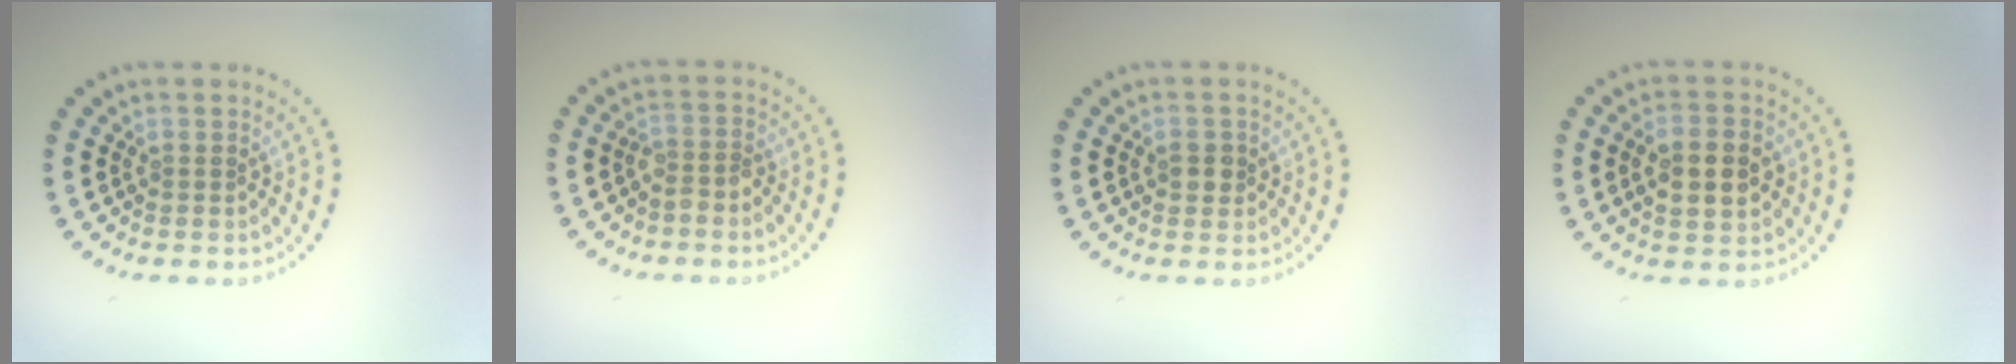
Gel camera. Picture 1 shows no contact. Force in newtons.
{"total": 1.5, "press": 1.2, "slide": 0.9}
{"total": 1.4, "press": 1.4, "slide": 0.4}
{"total": 4.5, "press": 4.5, "slide": 0.0}